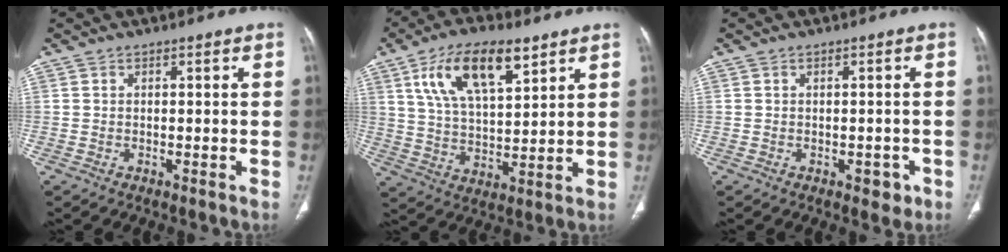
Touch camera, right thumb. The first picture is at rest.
{"total": 15.4, "force": [7.9, 6.6, 11.5], "torque": [-0.185, -0.020, 0.146]}
{"total": 2.6, "force": [-1.1, 1.6, 1.7], "torque": [-0.006, 0.004, -0.009]}